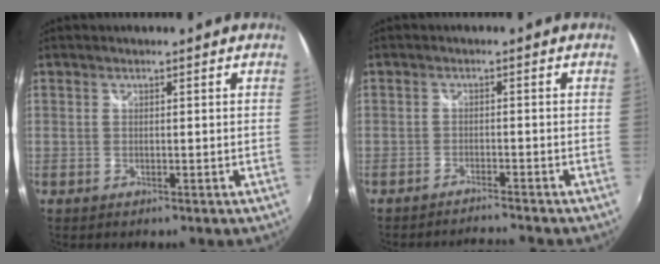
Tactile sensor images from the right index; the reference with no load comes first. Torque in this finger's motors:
{"motor_torque": [0.27, -0.16, 0.06, -0.01]}